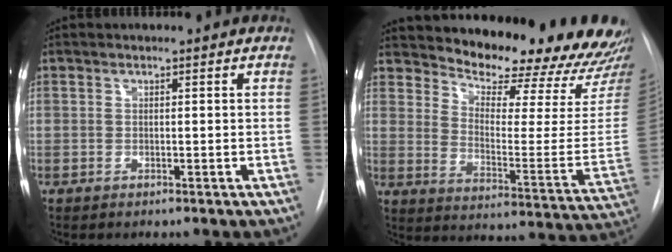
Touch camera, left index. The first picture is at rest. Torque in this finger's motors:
{"motor_torque": [0.26, -0.48, 0.52, 0.07]}